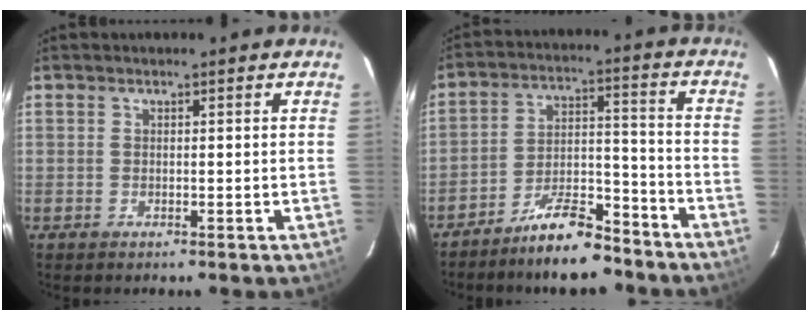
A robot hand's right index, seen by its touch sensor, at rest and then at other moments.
{"total": 12.1, "force": [-10.1, 3.3, 5.8], "torque": [-0.108, 0.028, -0.163]}